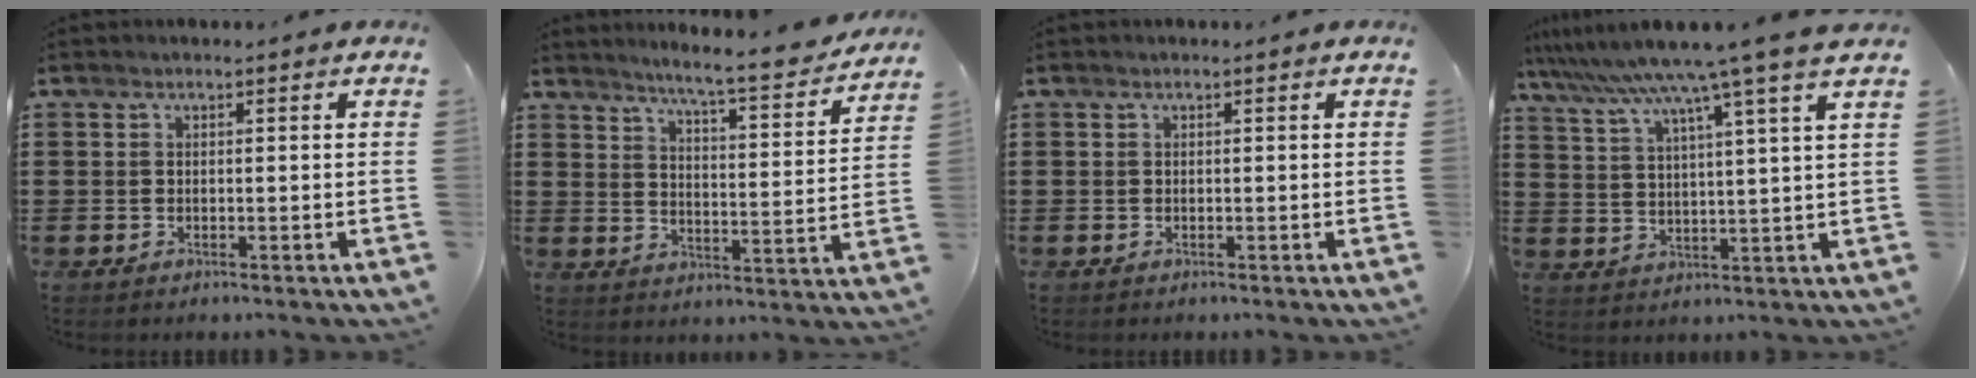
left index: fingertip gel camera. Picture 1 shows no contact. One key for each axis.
{"total": 7.0, "fx": 6.3, "fy": -0.6, "fz": 2.9, "tx": -0.065, "ty": -0.049, "tz": 0.101}
{"total": 0.0}
{"total": 8.9, "fx": 7.2, "fy": -1.3, "fz": 5.1, "tx": -0.126, "ty": -0.038, "tz": 0.113}